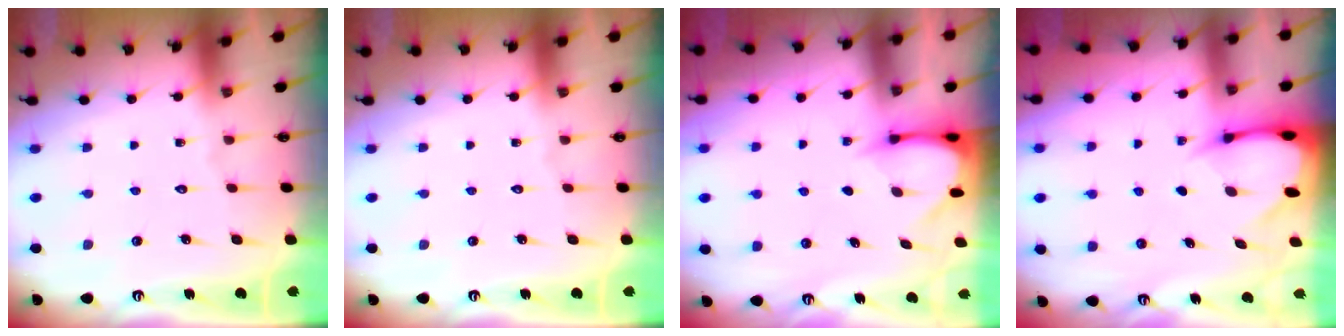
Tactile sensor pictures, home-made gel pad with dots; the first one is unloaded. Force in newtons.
{"total": 0.0}
{"total": 3.7, "press": 3.7, "slide": 0.3}
{"total": 3.7, "press": 3.6, "slide": 0.5}